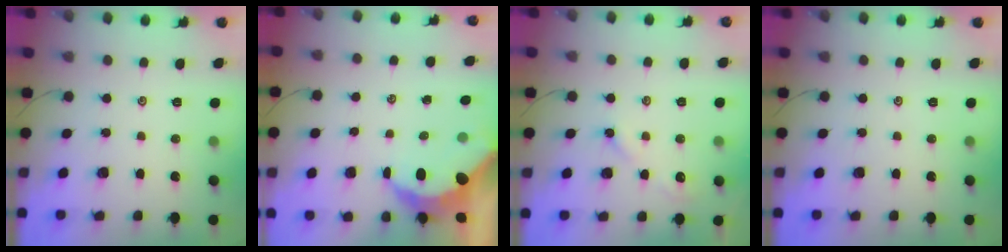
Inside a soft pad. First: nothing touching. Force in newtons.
{"total": 6.3, "press": 6.2, "slide": 0.9}
{"total": 2.4, "press": 2.4, "slide": 0.6}
{"total": 0.0}